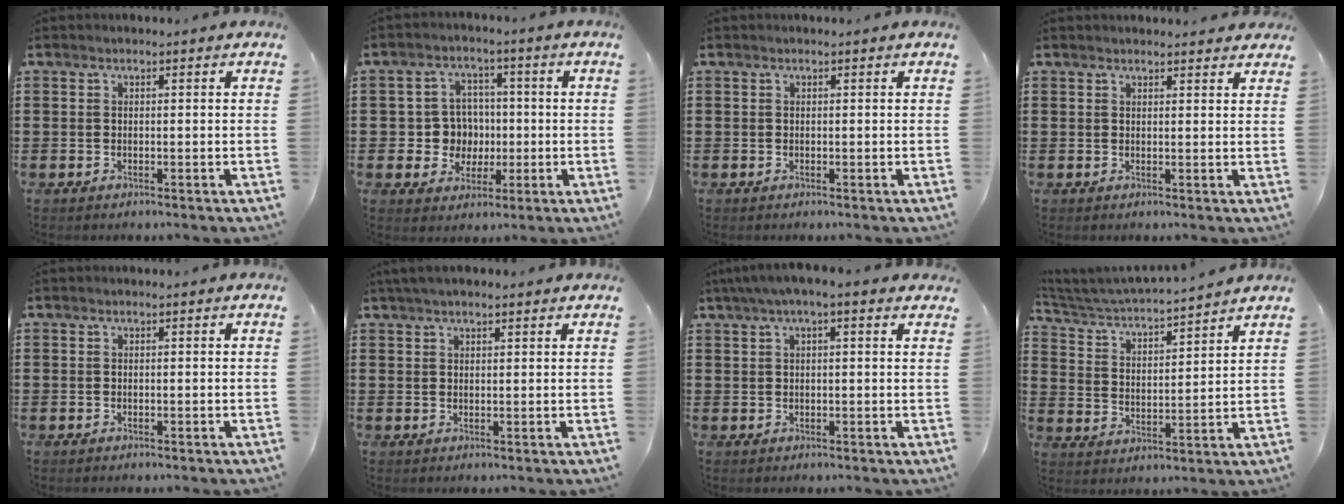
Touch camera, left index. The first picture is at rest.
{"total": 6.3, "force": [0.1, 6.1, 1.6], "torque": [-0.048, 0.013, 0.004]}
{"total": 0.0}
{"total": 1.6, "force": [1.6, 0.2, 0.2], "torque": [-0.007, 0.002, 0.031]}
{"total": 0.0}
{"total": 2.2, "force": [1.8, 0.6, 1.1], "torque": [-0.024, 0.005, 0.033]}
{"total": 3.0, "force": [1.6, 0.5, 2.4], "torque": [-0.050, 0.007, 0.028]}
{"total": 3.7, "force": [3.6, -0.1, 0.8], "torque": [-0.038, -0.033, 0.052]}